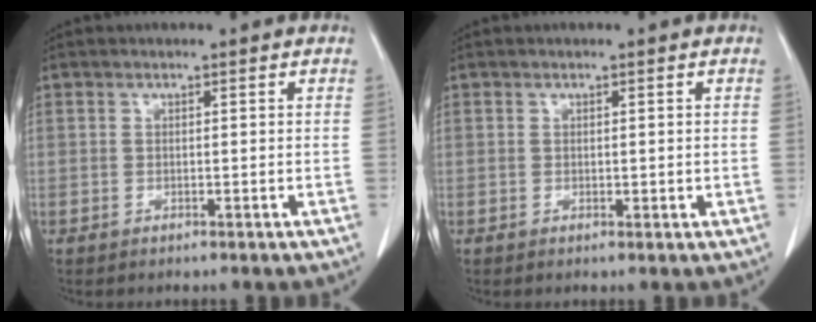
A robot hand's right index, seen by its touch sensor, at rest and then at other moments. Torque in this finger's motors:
{"motor_torque": [0.06, 0.15, 0.04, 0.02]}